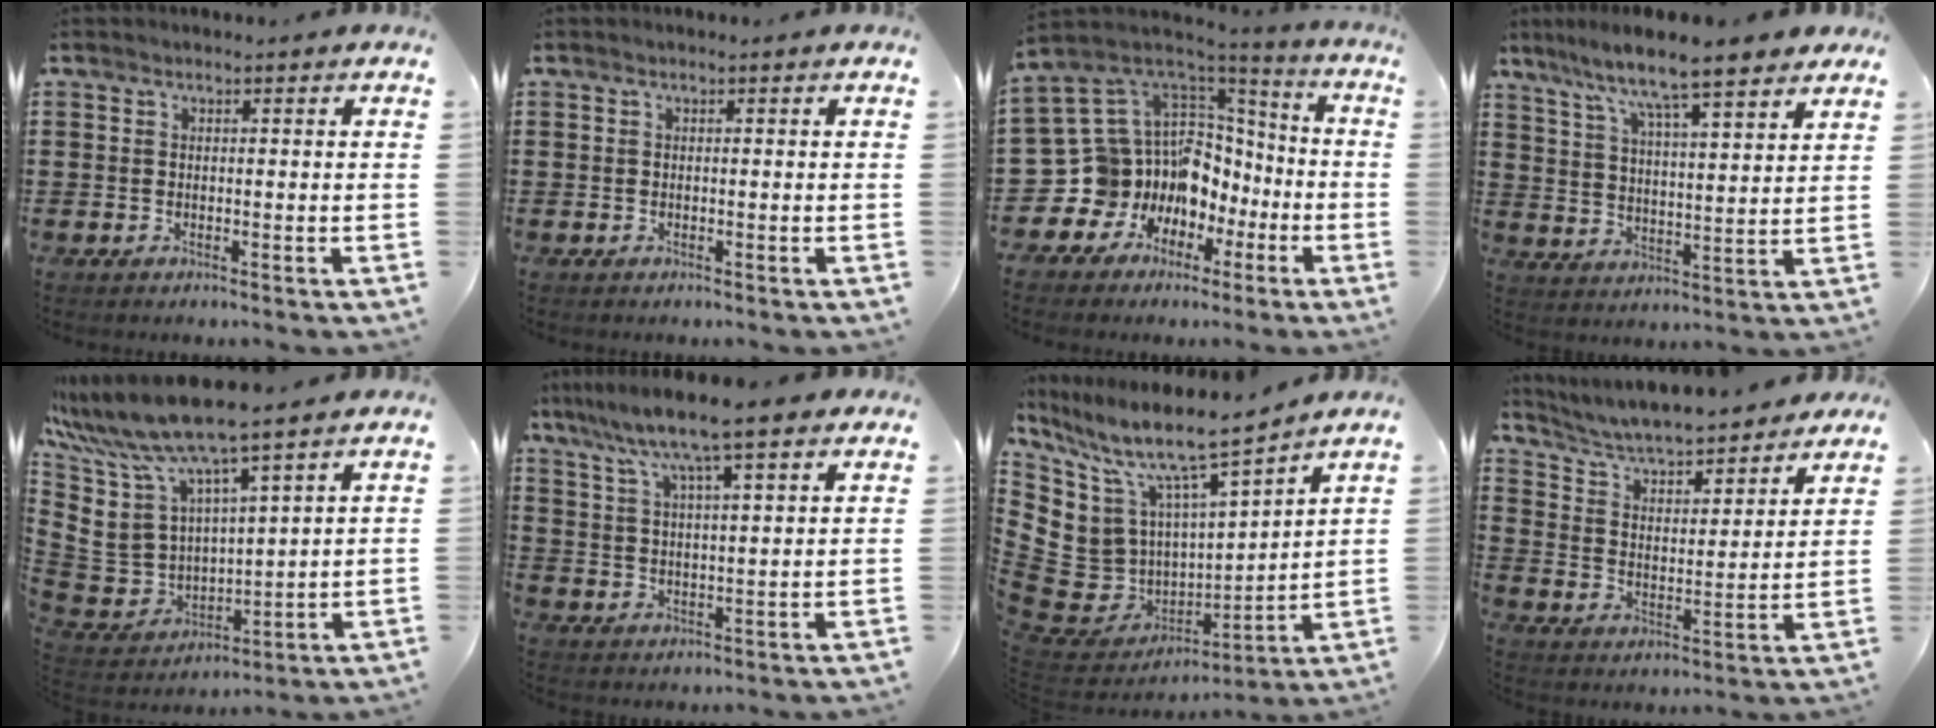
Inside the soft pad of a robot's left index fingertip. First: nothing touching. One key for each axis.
{"total": 0.0}
{"total": 12.8, "fx": -2.1, "fy": 12.2, "fz": 3.2, "tx": -0.119, "ty": -0.046, "tz": -0.006}
{"total": 7.2, "fx": 6.4, "fy": 0.3, "fz": 3.3, "tx": -0.092, "ty": -0.038, "tz": 0.105}
{"total": 11.4, "fx": 8.4, "fy": 4.5, "fz": 6.3, "tx": -0.188, "ty": -0.062, "tz": 0.148}
{"total": 8.5, "fx": 6.5, "fy": 0.4, "fz": 5.4, "tx": -0.123, "ty": -0.020, "tz": 0.112}
{"total": 12.0, "fx": 7.0, "fy": 7.7, "fz": 5.9, "tx": -0.176, "ty": -0.060, "tz": 0.125}
{"total": 5.4, "fx": 5.0, "fy": 0.6, "fz": 1.8, "tx": -0.058, "ty": -0.033, "tz": 0.081}